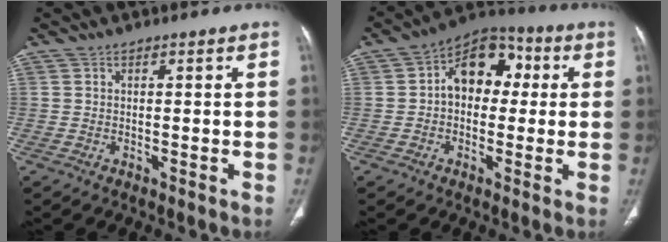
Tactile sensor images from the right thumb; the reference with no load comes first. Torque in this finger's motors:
{"motor_torque": [0.65, 2.57, 0.92, -0.16, 0.12]}